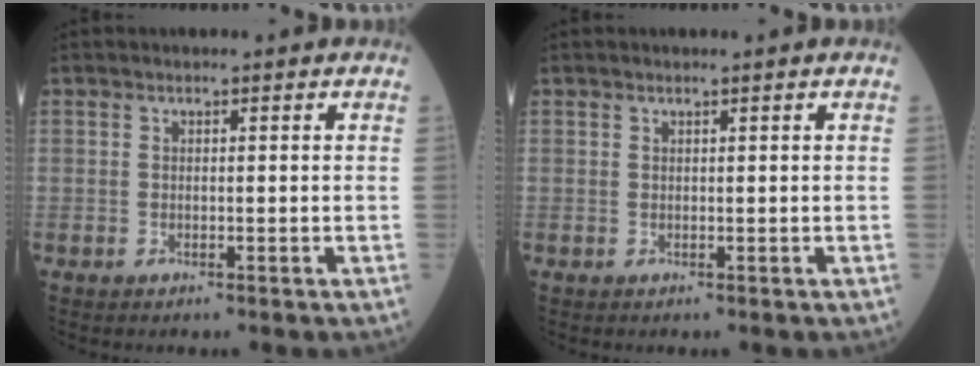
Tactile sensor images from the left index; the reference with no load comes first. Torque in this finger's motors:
{"motor_torque": [-0.04, -0.10, -0.01, -0.01]}